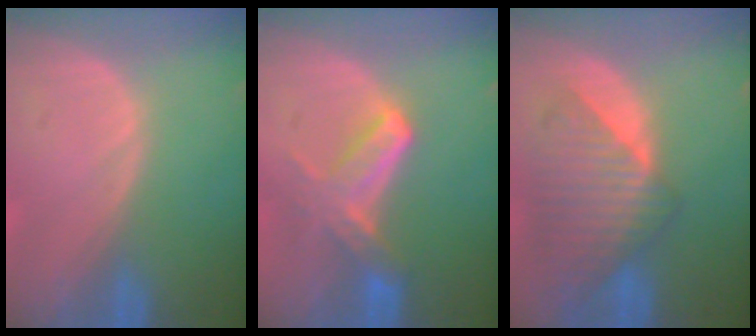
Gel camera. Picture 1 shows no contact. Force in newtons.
{"total": 5.7, "press": 5.7, "slide": 1.0}
{"total": 8.7, "press": 8.1, "slide": 3.1}